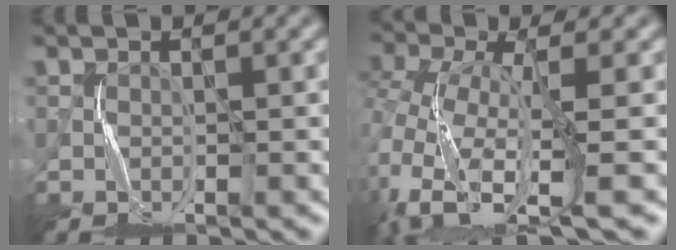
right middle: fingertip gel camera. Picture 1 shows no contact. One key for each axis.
{"total": 7.4, "fx": -3.5, "fy": 2.8, "fz": 5.9, "tx": -0.128, "ty": -0.013, "tz": -0.067}